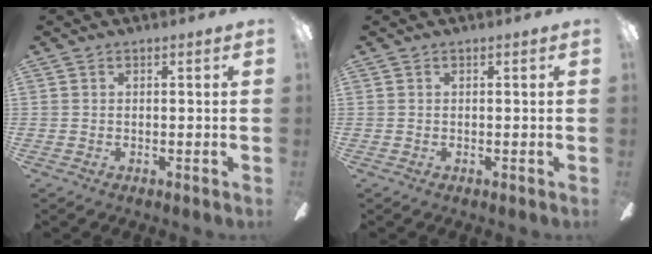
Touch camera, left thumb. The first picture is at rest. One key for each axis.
{"total": 0.0}